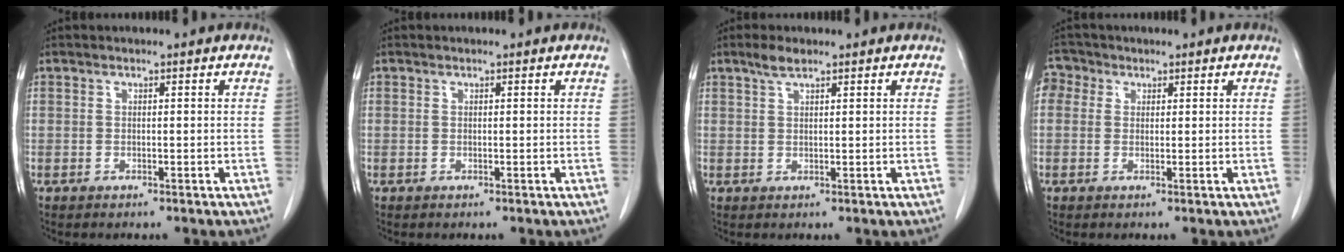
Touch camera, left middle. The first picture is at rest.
{"total": 0.0}
{"total": 2.3, "force": [1.7, 0.4, 1.4], "torque": [-0.034, 0.004, 0.035]}
{"total": 3.1, "force": [1.3, 2.7, 0.9], "torque": [-0.017, 0.010, 0.020]}